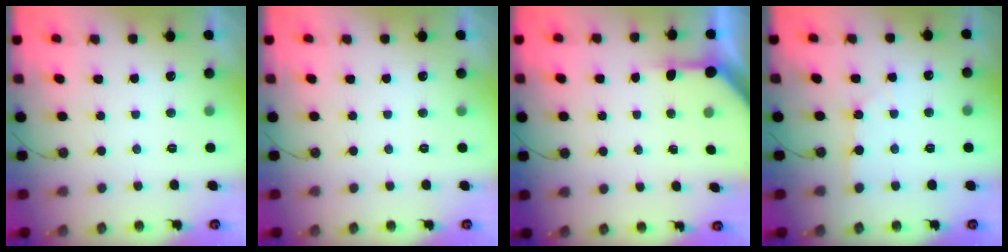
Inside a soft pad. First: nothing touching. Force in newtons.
{"total": 0.0}
{"total": 4.6, "press": 4.5, "slide": 0.4}
{"total": 2.2, "press": 2.2, "slide": 0.3}